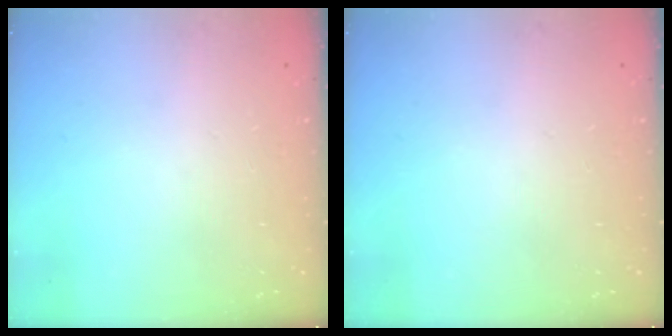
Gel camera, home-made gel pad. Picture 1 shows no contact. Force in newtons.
{"total": 0.0}